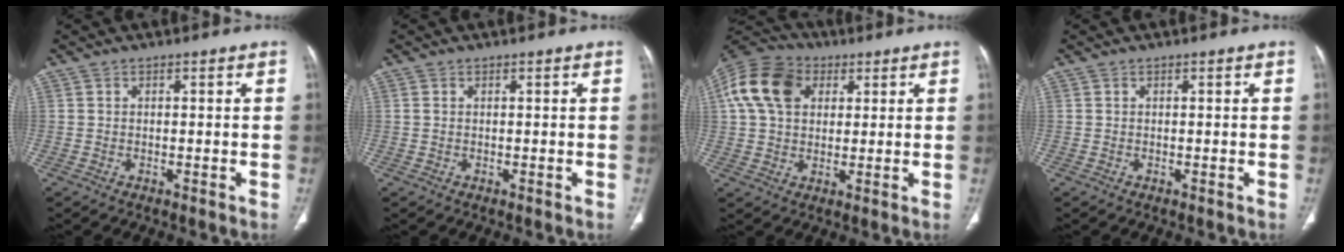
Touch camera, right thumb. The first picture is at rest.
{"total": 0.5, "force": [0.1, 0.3, 0.4], "torque": [-0.012, 0.005, 0.003]}
{"total": 15.0, "force": [4.6, 10.8, 9.3], "torque": [-0.178, 0.016, 0.076]}
{"total": 0.0}